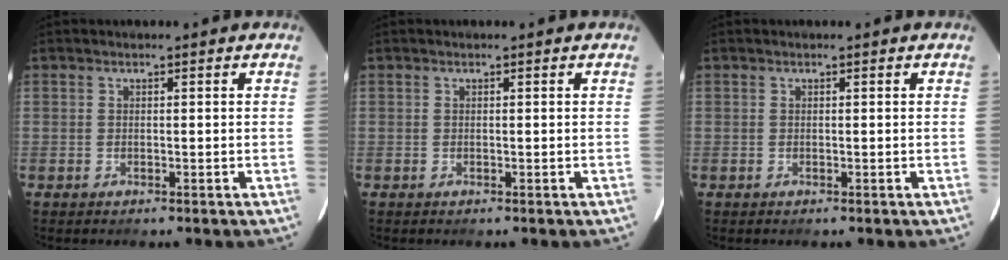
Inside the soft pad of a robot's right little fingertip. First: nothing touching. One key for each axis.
{"total": 0.0}
{"total": 0.0}